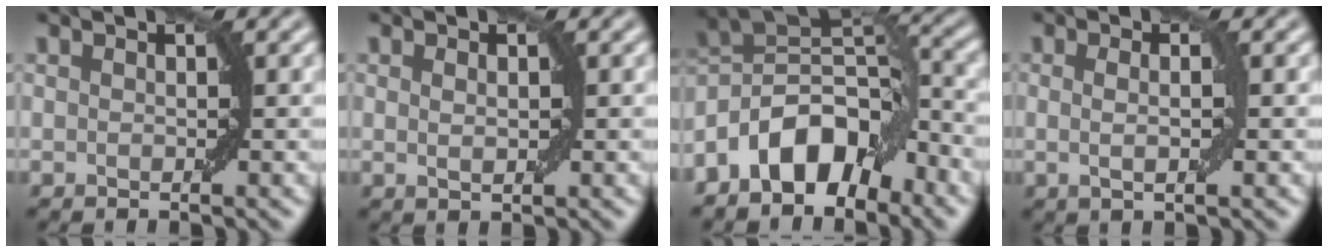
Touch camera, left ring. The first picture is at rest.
{"total": 1.1, "force": [0.3, 0.4, 1.0], "torque": [-0.018, 0.000, 0.007]}
{"total": 9.0, "force": [-5.1, 4.6, 5.8], "torque": [-0.084, 0.014, -0.105]}
{"total": 2.0, "force": [0.1, 0.4, 2.0], "torque": [-0.034, -0.003, -0.001]}